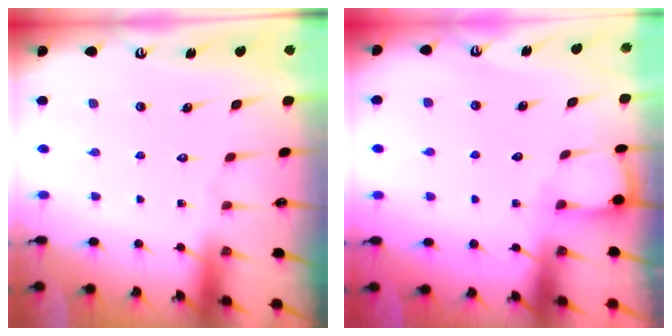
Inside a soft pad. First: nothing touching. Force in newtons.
{"total": 4.0, "press": 4.0, "slide": 0.2}